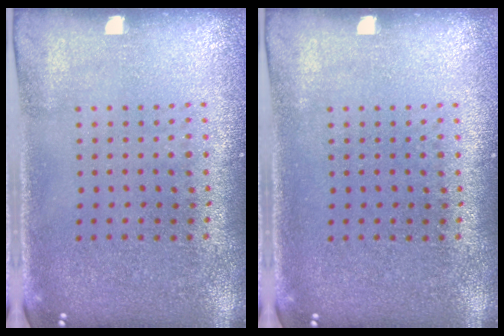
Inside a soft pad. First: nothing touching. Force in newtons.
{"total": 0.0}